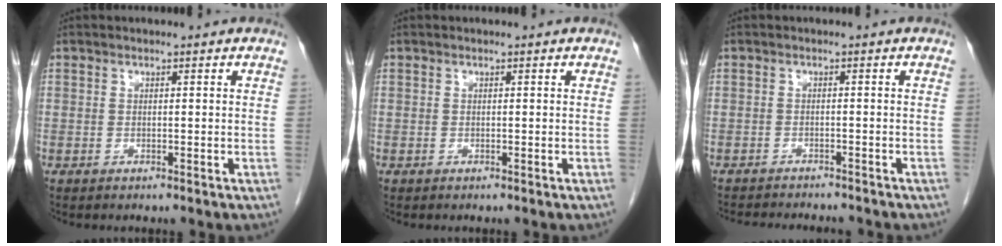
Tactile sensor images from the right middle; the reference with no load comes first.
{"total": 0.0}
{"total": 9.0, "force": [-8.3, 1.6, 2.9], "torque": [-0.042, -0.006, -0.108]}